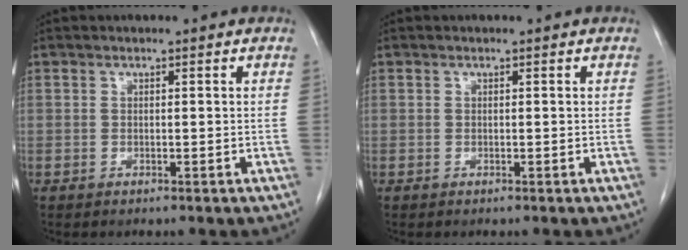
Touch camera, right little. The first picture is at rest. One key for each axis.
{"total": 0.0}